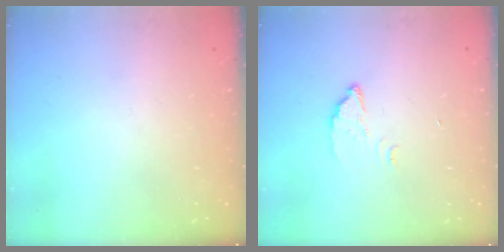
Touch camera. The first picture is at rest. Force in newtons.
{"total": 2.9, "press": 2.9, "slide": 0.4}